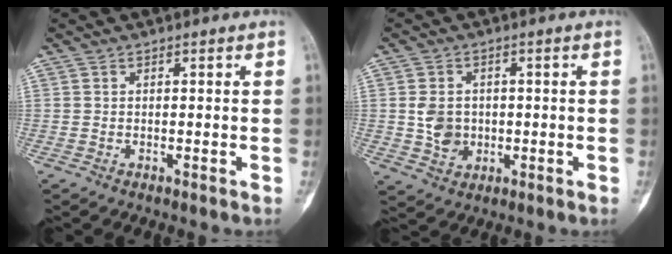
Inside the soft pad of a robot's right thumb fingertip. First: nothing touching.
{"total": 5.5, "force": [-0.1, 4.5, 3.1], "torque": [-0.036, -0.001, 0.005]}